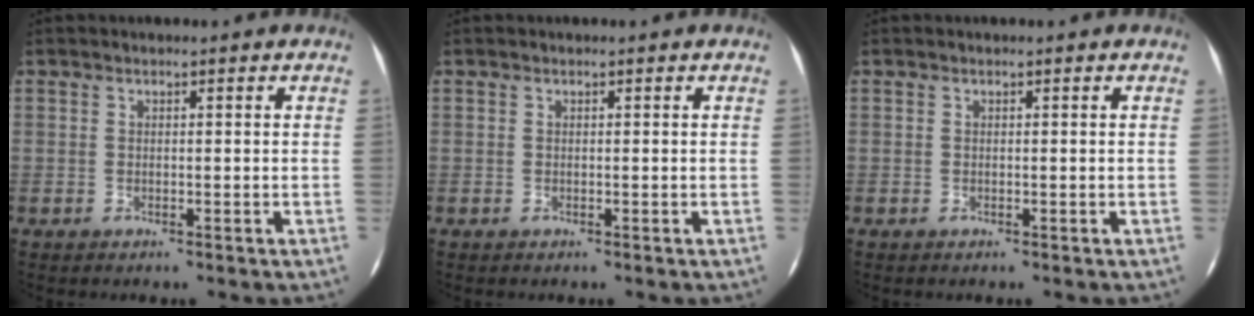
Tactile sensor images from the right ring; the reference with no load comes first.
{"total": 0.0}
{"total": 0.0}